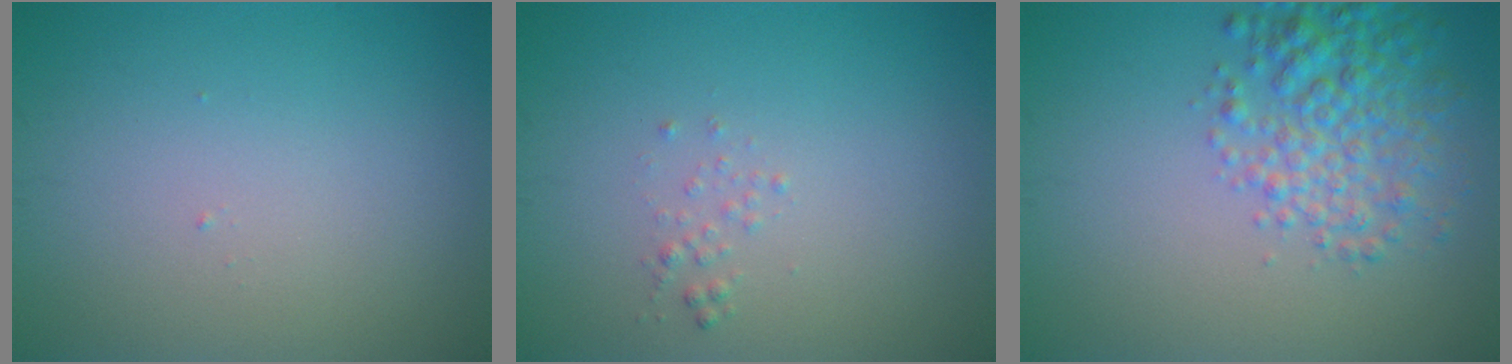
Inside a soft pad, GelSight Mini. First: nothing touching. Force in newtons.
{"total": 0.8, "press": 0.8, "slide": 0.1}
{"total": 4.7, "press": 4.7, "slide": 0.1}